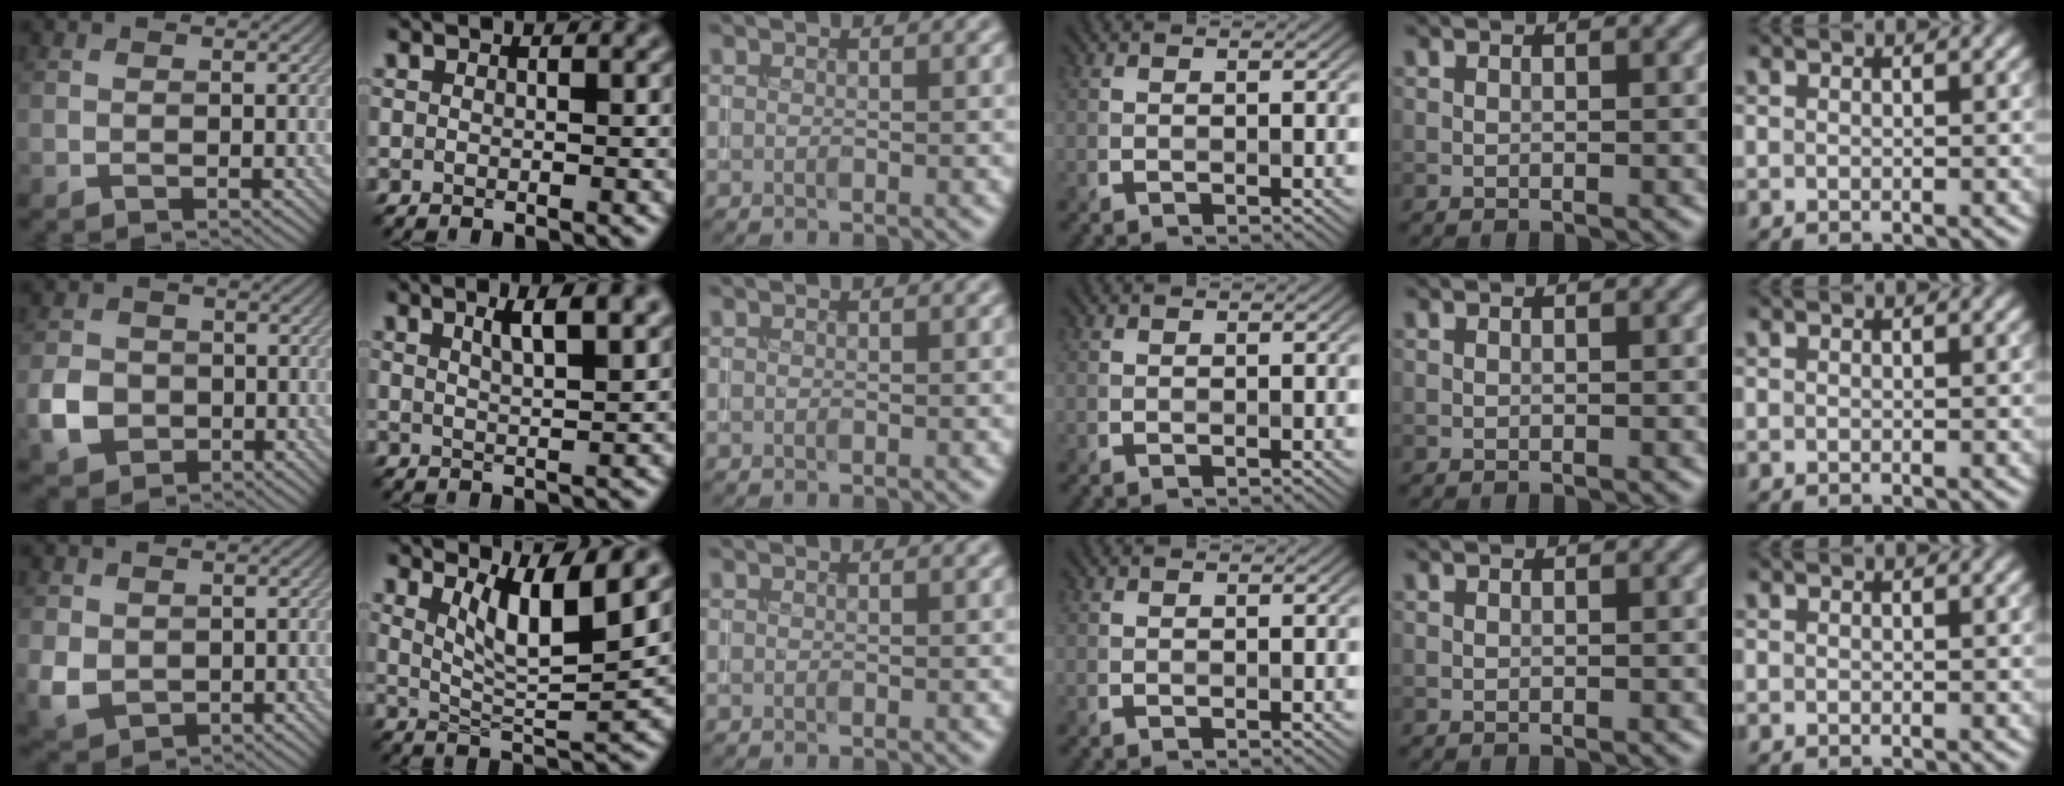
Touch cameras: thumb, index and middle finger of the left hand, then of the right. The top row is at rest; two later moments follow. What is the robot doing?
{"motion": "insert", "object": "coin"}